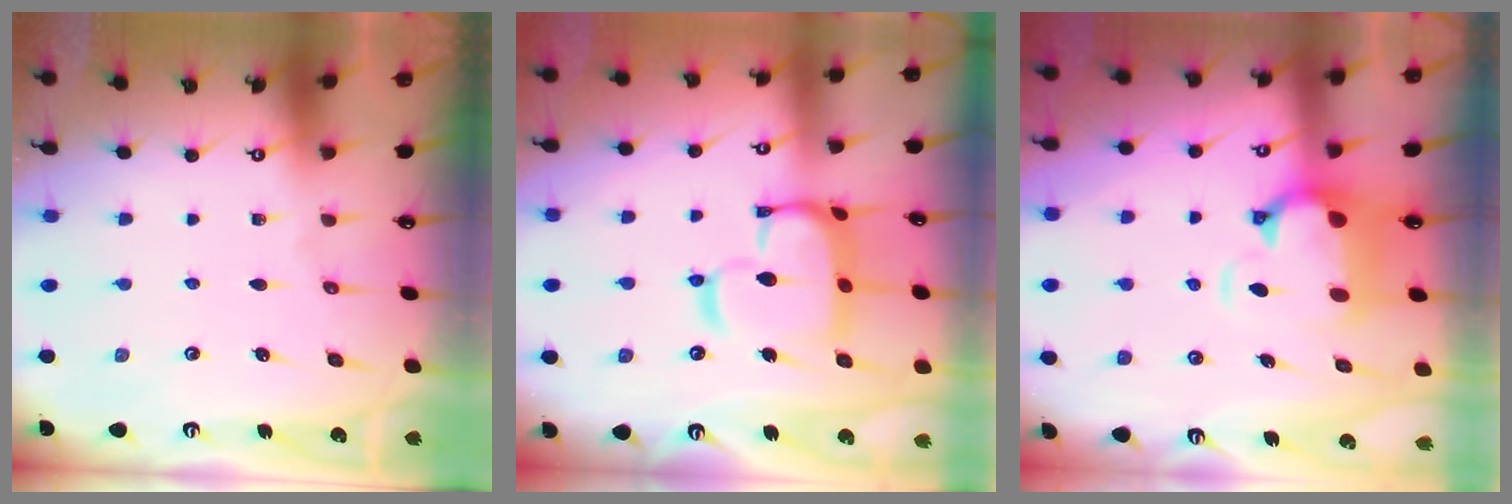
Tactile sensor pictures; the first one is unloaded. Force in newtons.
{"total": 11.8, "press": 11.7, "slide": 1.4}
{"total": 2.6, "press": 2.1, "slide": 1.5}